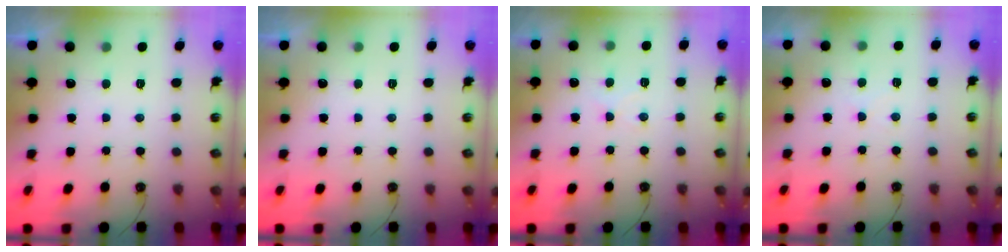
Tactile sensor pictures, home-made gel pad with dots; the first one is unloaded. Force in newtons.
{"total": 0.0}
{"total": 5.7, "press": 5.7, "slide": 0.7}
{"total": 3.5, "press": 3.4, "slide": 0.5}